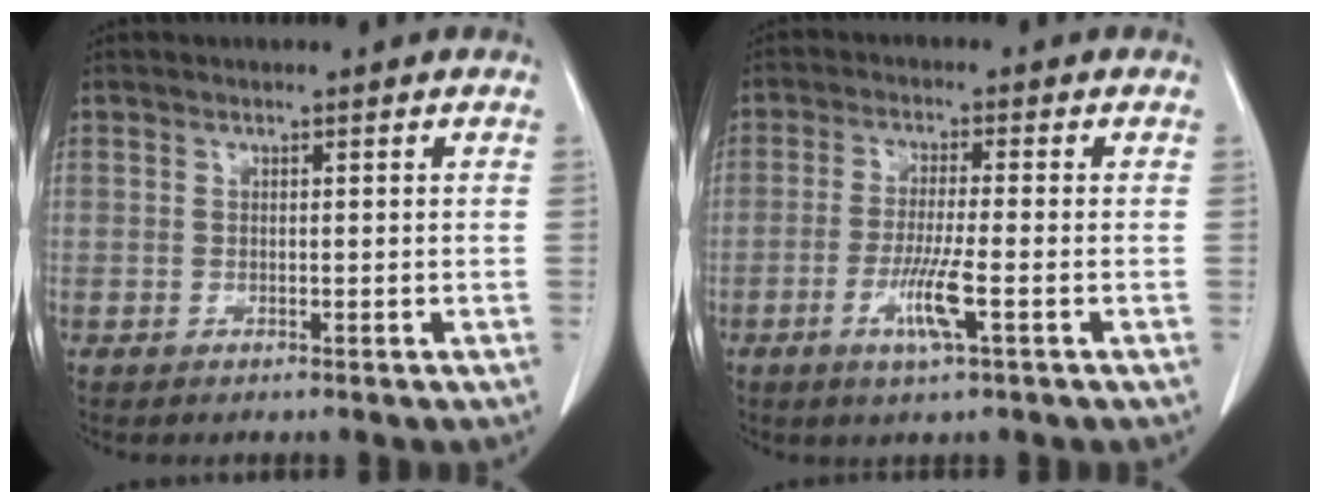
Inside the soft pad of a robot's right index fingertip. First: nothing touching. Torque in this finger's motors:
{"motor_torque": [0.27, -0.11, 0.17, 0.09]}